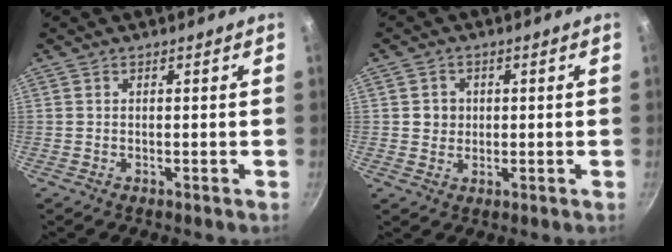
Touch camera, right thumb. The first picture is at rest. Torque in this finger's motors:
{"motor_torque": [-0.37, 0.23, 0.28, -0.20, -0.03]}